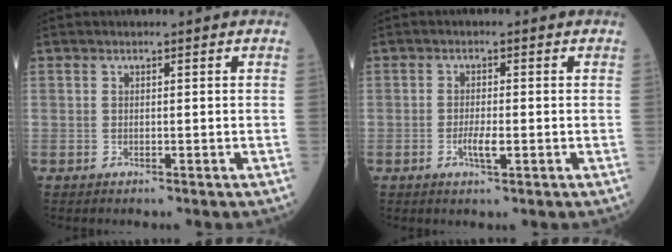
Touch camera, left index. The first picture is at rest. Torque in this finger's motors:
{"motor_torque": [0.50, 0.19, 0.08, 0.02]}